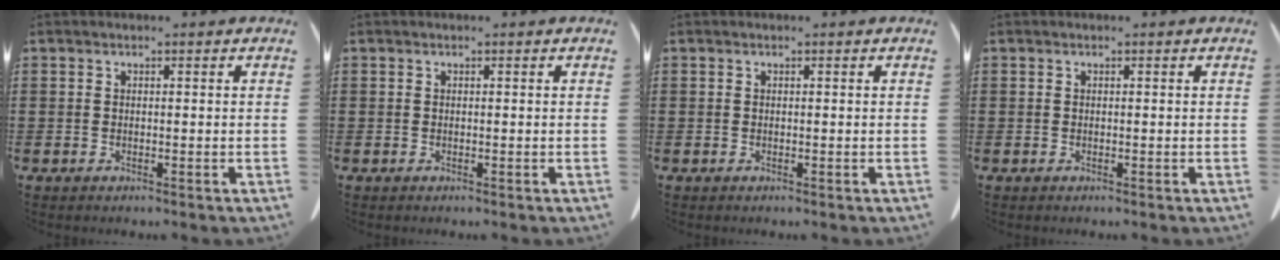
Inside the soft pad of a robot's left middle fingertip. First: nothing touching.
{"total": 0.0}
{"total": 0.0}
{"total": 0.0}